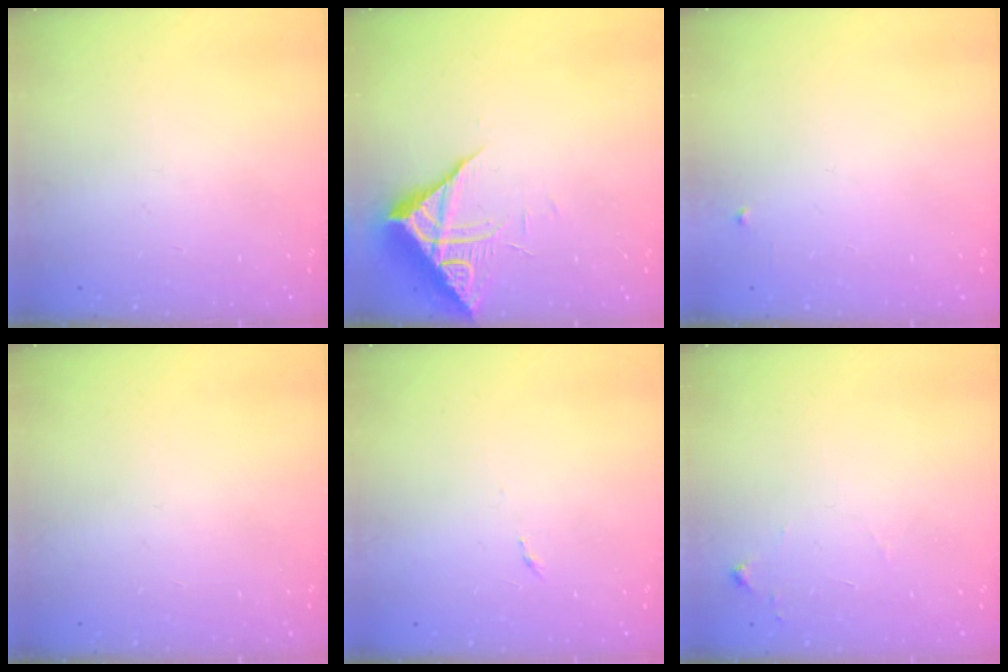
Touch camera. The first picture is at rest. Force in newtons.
{"total": 8.5, "press": 8.4, "slide": 0.8}
{"total": 2.4, "press": 2.3, "slide": 0.4}
{"total": 0.0}
{"total": 2.6, "press": 2.6, "slide": 0.4}
{"total": 6.7, "press": 6.7, "slide": 0.9}